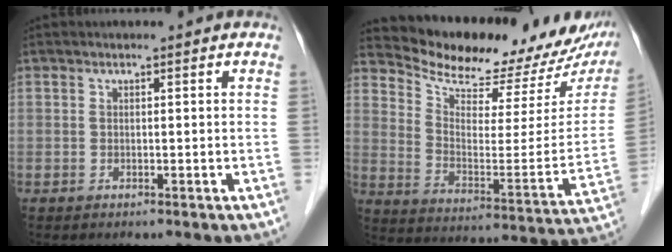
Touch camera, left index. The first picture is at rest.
{"total": 20.3, "force": [18.6, 5.5, 6.1], "torque": [-0.084, -0.048, 0.250]}